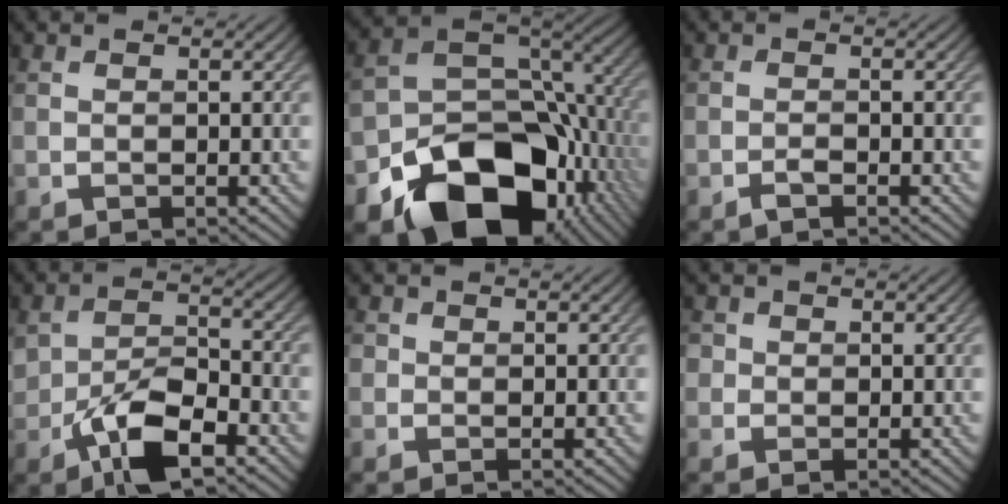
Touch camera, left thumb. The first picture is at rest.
{"total": 18.3, "force": [-9.5, 12.3, 9.6], "torque": [-0.165, -0.056, -0.137]}
{"total": 1.4, "force": [-1.2, 0.3, 0.7], "torque": [-0.013, -0.001, -0.025]}
{"total": 8.2, "force": [-4.0, 4.1, 5.9], "torque": [-0.113, -0.003, -0.077]}
{"total": 1.0, "force": [0.1, 1.0, 0.2], "torque": [0.000, -0.002, -0.002]}
{"total": 1.6, "force": [0.3, 1.5, 0.3], "torque": [-0.002, -0.001, 0.001]}